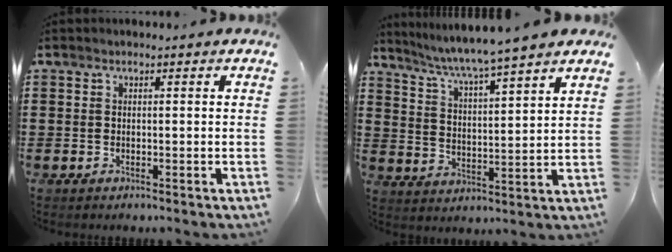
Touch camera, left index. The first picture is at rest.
{"total": 5.5, "force": [4.9, -0.8, 2.2], "torque": [-0.064, -0.036, 0.078]}